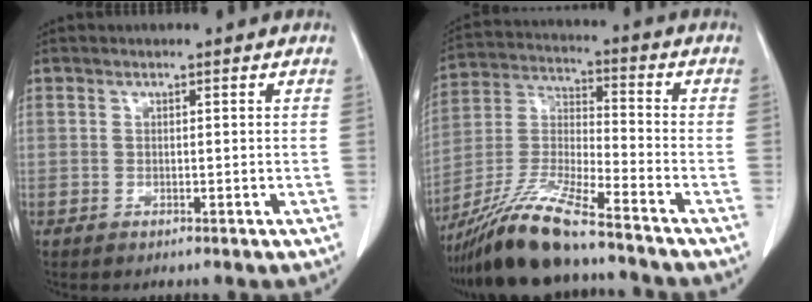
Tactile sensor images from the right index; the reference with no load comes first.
{"total": 14.2, "force": [-11.7, 0.4, 8.1], "torque": [-0.169, -0.021, -0.218]}